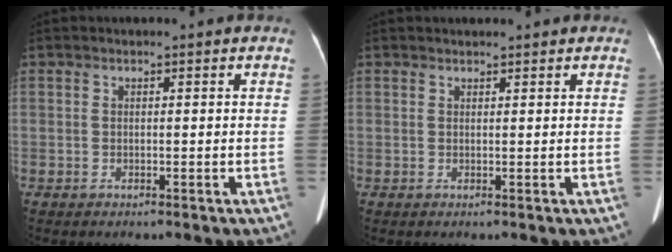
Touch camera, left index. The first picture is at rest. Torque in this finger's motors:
{"motor_torque": [0.02, 0.05, -0.12, -0.02]}